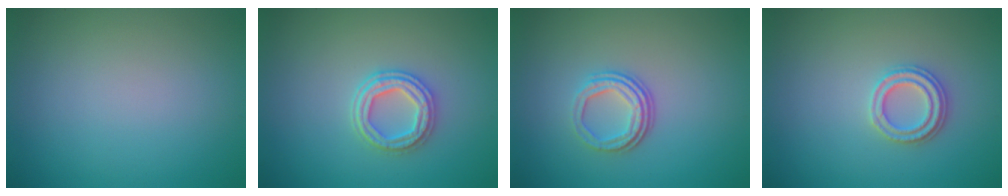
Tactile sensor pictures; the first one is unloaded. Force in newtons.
{"total": 3.1, "press": 2.8, "slide": 1.3}
{"total": 3.4, "press": 2.4, "slide": 2.4}
{"total": 2.4, "press": 2.3, "slide": 0.6}